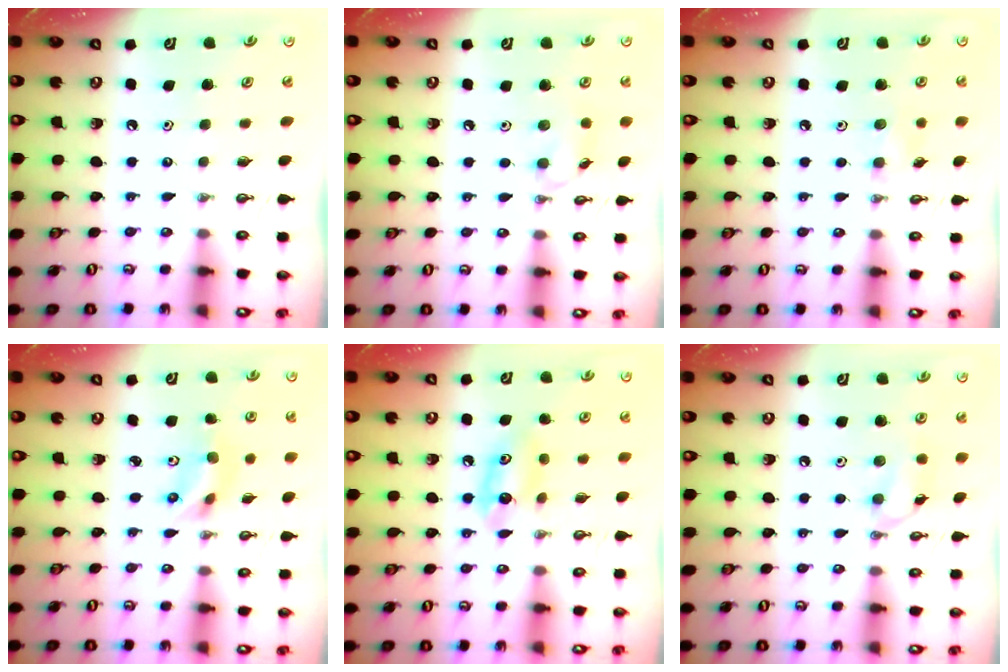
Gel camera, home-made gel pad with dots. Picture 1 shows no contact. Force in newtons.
{"total": 7.7, "press": 7.6, "slide": 0.7}
{"total": 5.1, "press": 4.9, "slide": 1.4}
{"total": 5.5, "press": 3.6, "slide": 4.2}
{"total": 6.4, "press": 6.3, "slide": 1.2}
{"total": 8.4, "press": 8.4, "slide": 0.4}